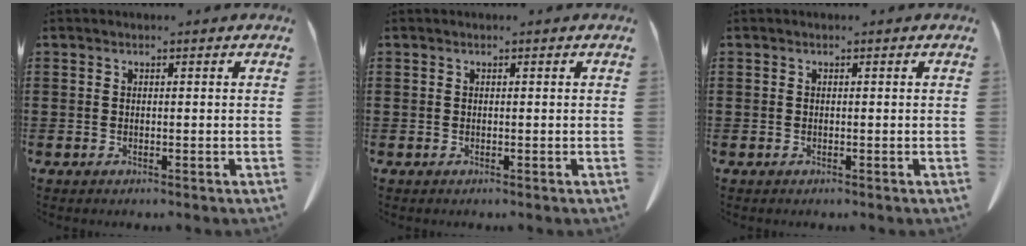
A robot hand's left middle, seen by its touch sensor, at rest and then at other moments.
{"total": 0.0}
{"total": 0.0}